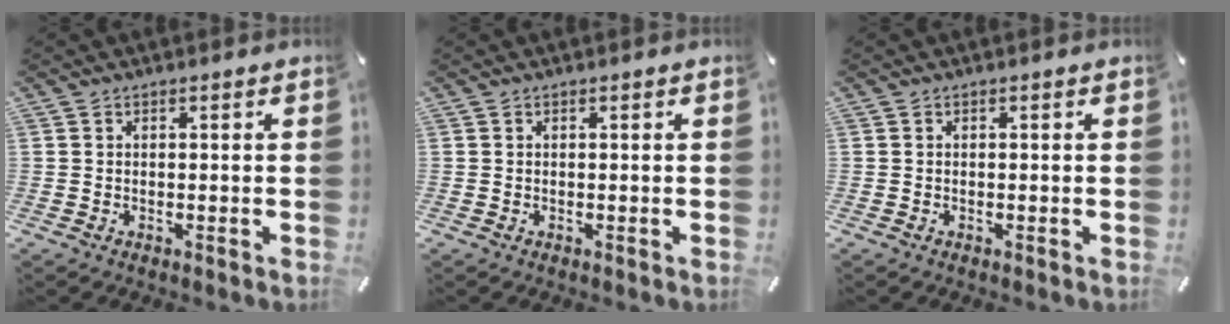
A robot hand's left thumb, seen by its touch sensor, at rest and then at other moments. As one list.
[{"total": 0.0}, {"total": 0.0}]